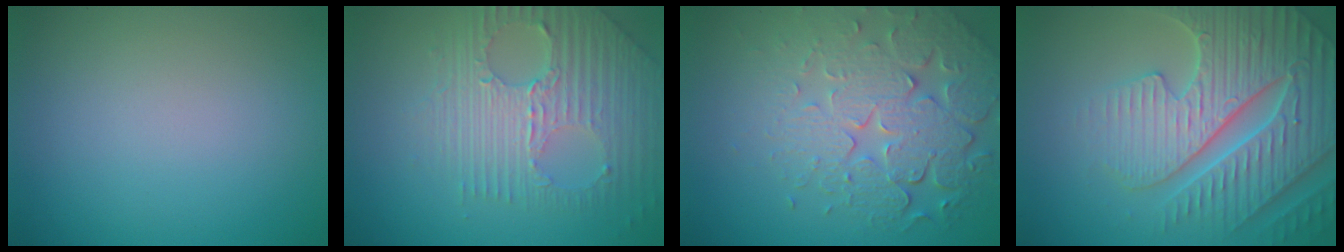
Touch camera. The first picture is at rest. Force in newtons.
{"total": 7.1, "press": 4.8, "slide": 5.2}
{"total": 7.4, "press": 5.4, "slide": 5.1}
{"total": 7.6, "press": 7.4, "slide": 1.8}